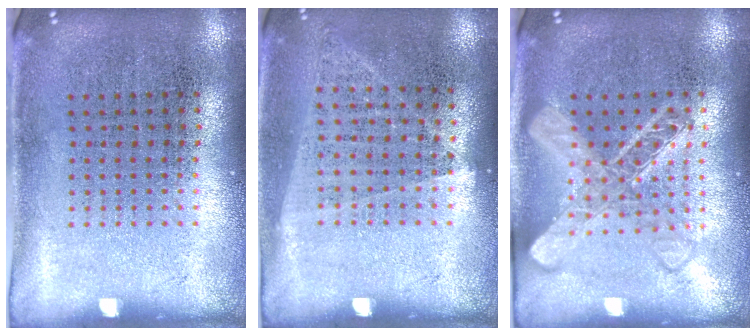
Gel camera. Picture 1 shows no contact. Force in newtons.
{"total": 1.0, "press": 0.9, "slide": 0.5}
{"total": 2.0, "press": 2.0, "slide": 0.2}